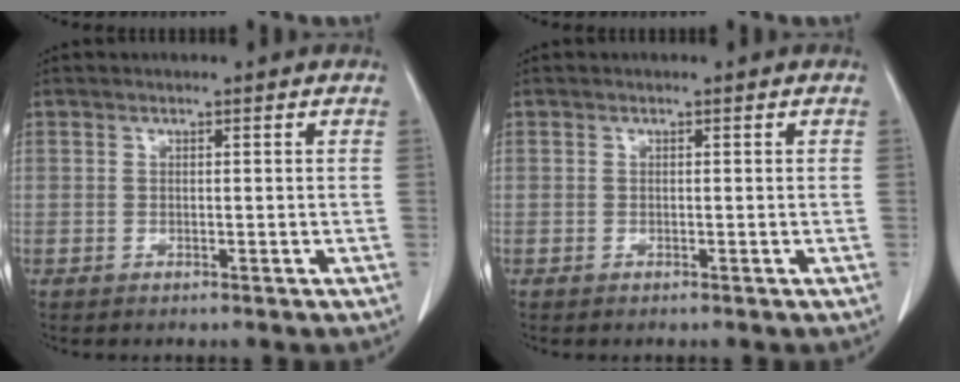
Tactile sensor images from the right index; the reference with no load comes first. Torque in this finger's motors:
{"motor_torque": [0.02, -0.10, -0.01, 0.00]}